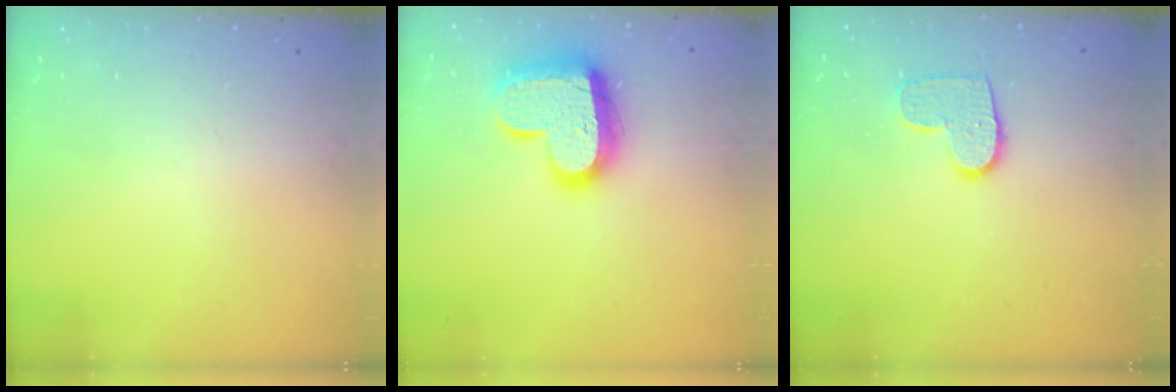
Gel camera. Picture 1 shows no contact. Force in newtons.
{"total": 18.3, "press": 18.2, "slide": 1.2}
{"total": 8.7, "press": 8.7, "slide": 0.4}